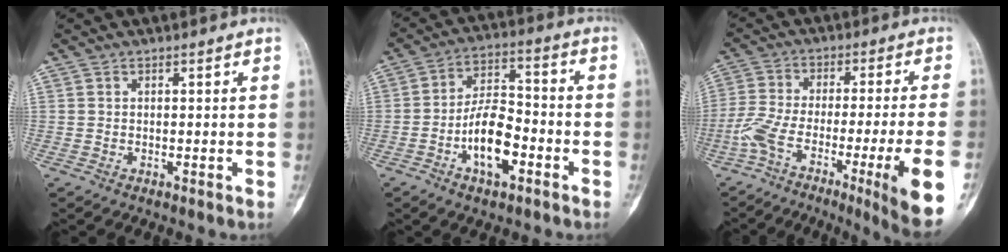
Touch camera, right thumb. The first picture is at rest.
{"total": 11.3, "force": [-4.4, 5.3, 8.9], "torque": [-0.145, 0.037, -0.079]}
{"total": 17.5, "force": [-7.0, 1.5, 15.9], "torque": [-0.280, 0.017, -0.114]}